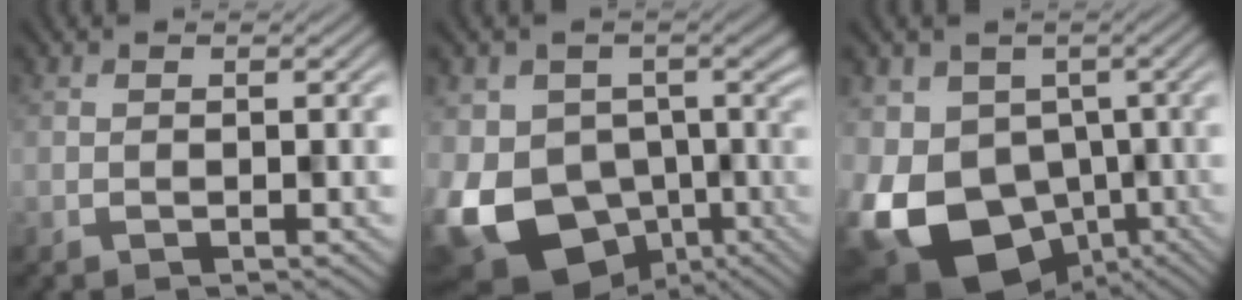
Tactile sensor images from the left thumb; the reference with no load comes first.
{"total": 13.7, "force": [-4.5, 11.1, 6.7], "torque": [-0.156, -0.033, -0.070]}
{"total": 14.3, "force": [-5.7, 10.4, 8.1], "torque": [-0.168, -0.026, -0.079]}